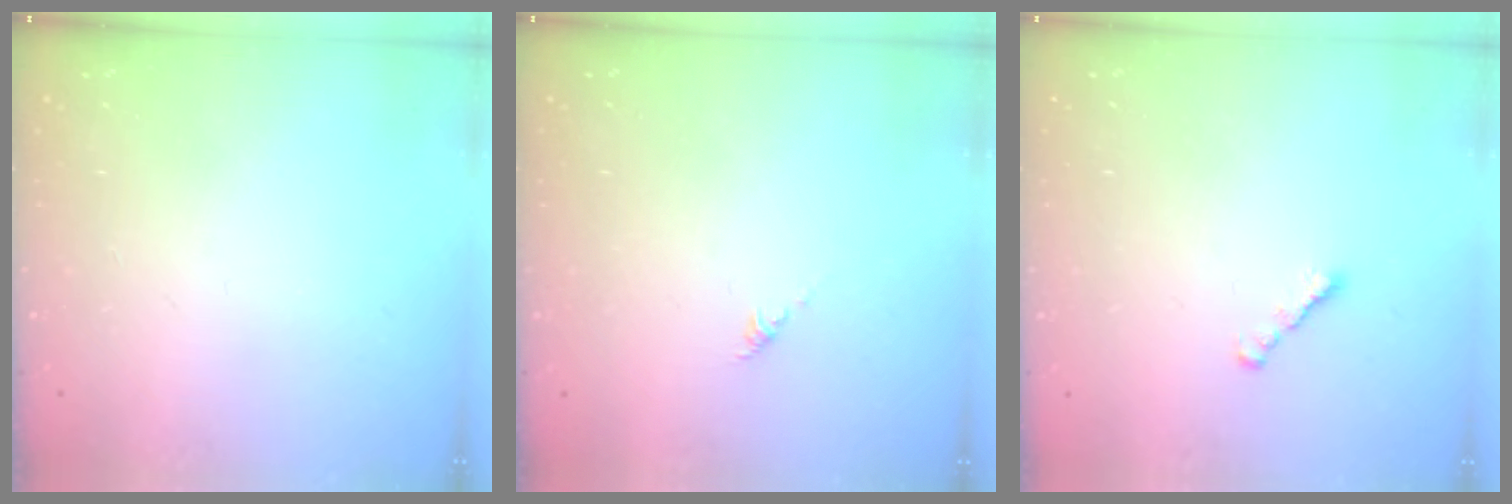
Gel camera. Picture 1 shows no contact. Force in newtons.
{"total": 0.0}
{"total": 1.8, "press": 1.7, "slide": 0.6}